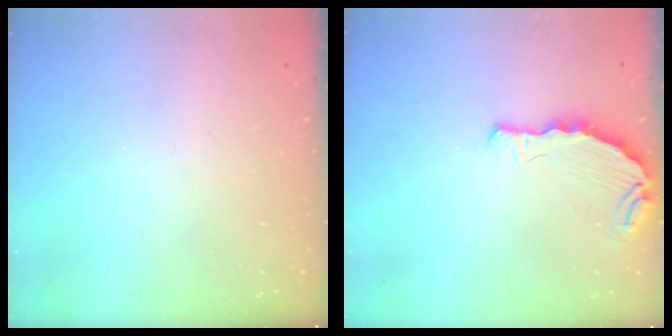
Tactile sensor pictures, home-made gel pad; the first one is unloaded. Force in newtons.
{"total": 7.6, "press": 5.9, "slide": 4.8}